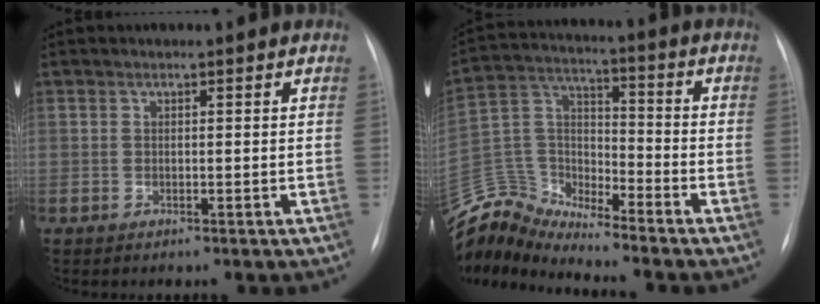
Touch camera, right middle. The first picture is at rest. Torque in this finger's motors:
{"motor_torque": [-0.33, -0.27, -0.07, -0.08]}